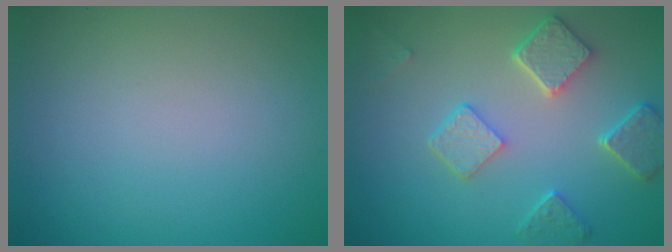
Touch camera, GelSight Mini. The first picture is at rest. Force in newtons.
{"total": 4.9, "press": 4.0, "slide": 2.9}